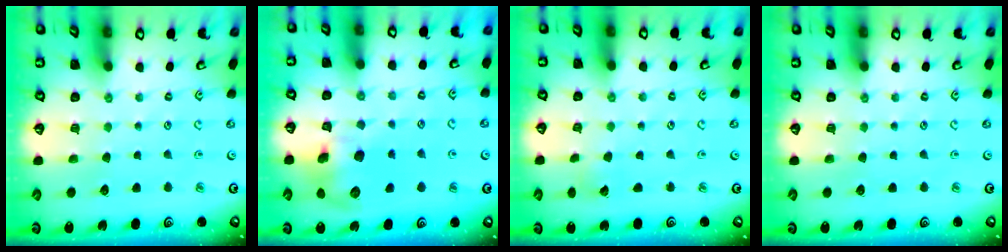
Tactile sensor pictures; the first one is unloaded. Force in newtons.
{"total": 9.9, "press": 9.8, "slide": 1.9}
{"total": 2.8, "press": 2.8, "slide": 0.2}
{"total": 0.0}